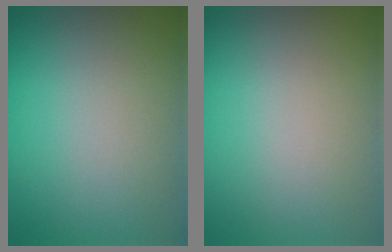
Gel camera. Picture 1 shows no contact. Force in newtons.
{"total": 0.0}